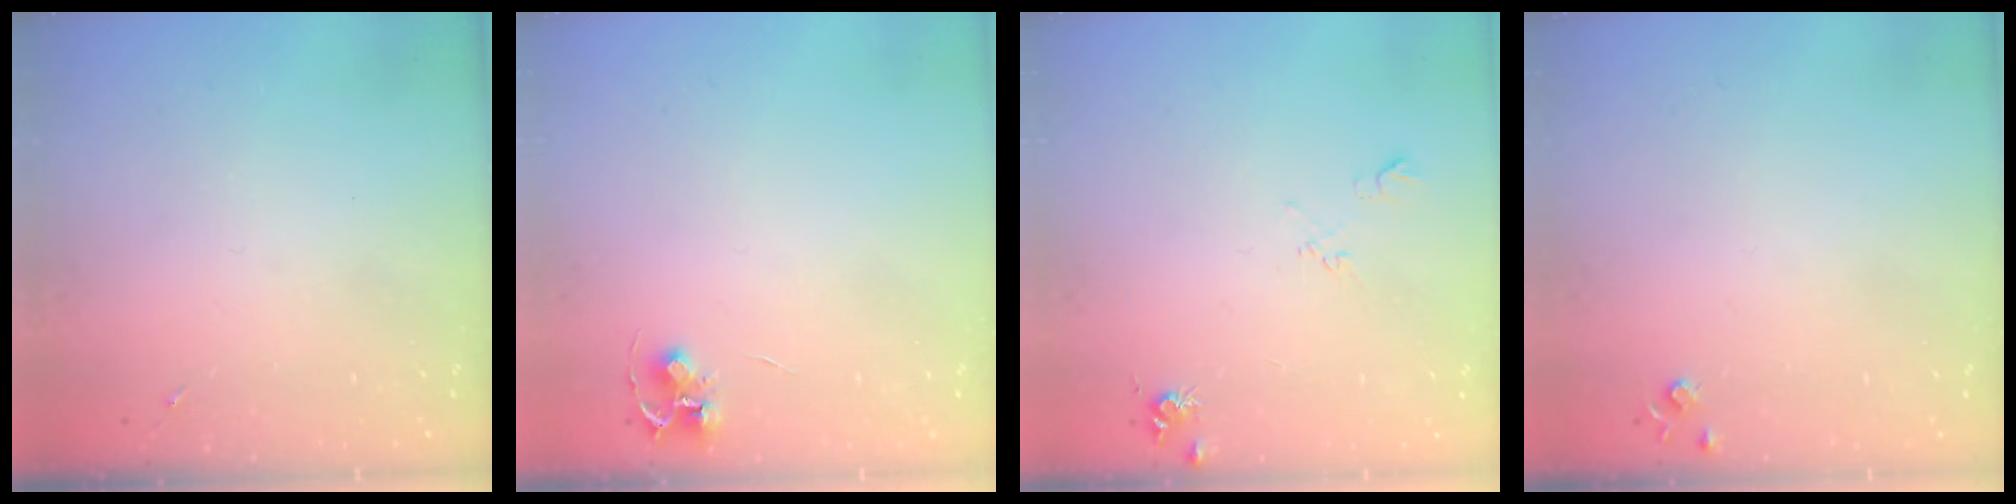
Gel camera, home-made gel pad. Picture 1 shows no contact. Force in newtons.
{"total": 4.7, "press": 4.7, "slide": 0.4}
{"total": 8.2, "press": 8.2, "slide": 0.8}
{"total": 4.3, "press": 4.3, "slide": 0.7}